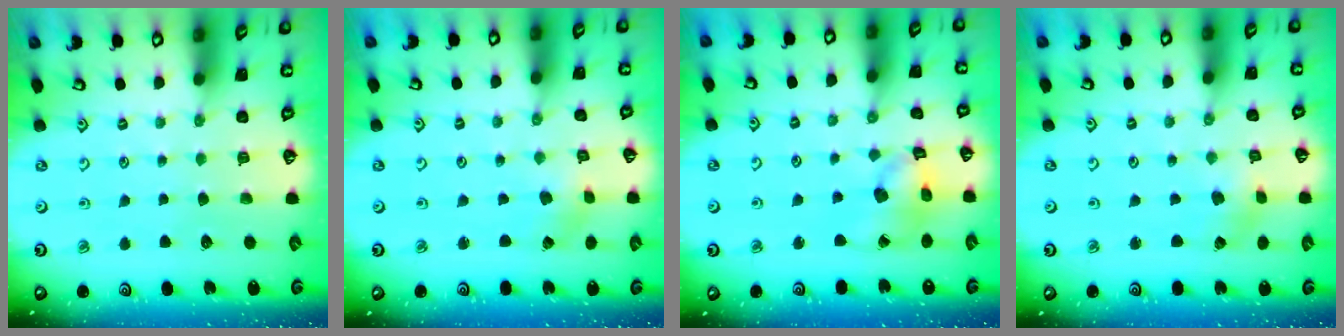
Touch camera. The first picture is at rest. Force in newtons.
{"total": 0.0}
{"total": 12.0, "press": 11.9, "slide": 1.5}
{"total": 1.4, "press": 1.4, "slide": 0.1}